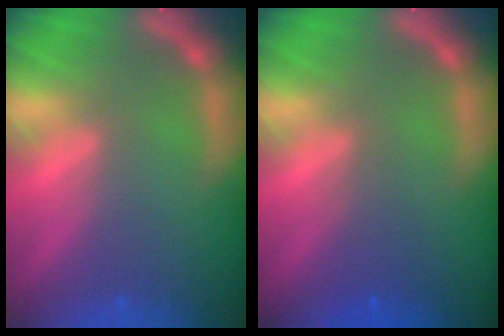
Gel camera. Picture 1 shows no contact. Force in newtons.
{"total": 2.0}